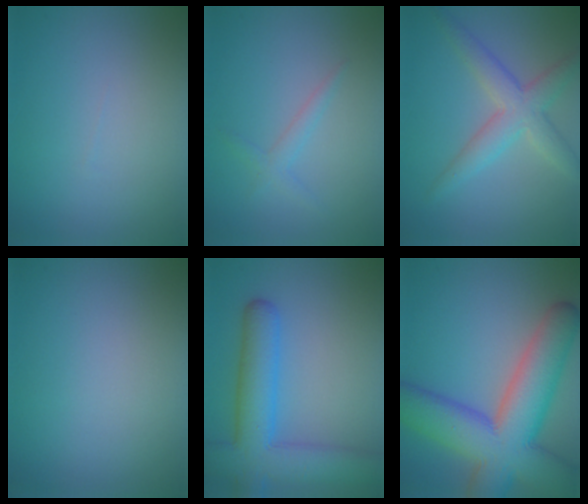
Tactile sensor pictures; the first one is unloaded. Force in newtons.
{"total": 1.3, "press": 1.3, "slide": 0.1}
{"total": 4.3, "press": 4.3, "slide": 0.1}
{"total": 0.0}
{"total": 8.0, "press": 8.0, "slide": 0.4}
{"total": 12.8, "press": 12.8, "slide": 0.6}